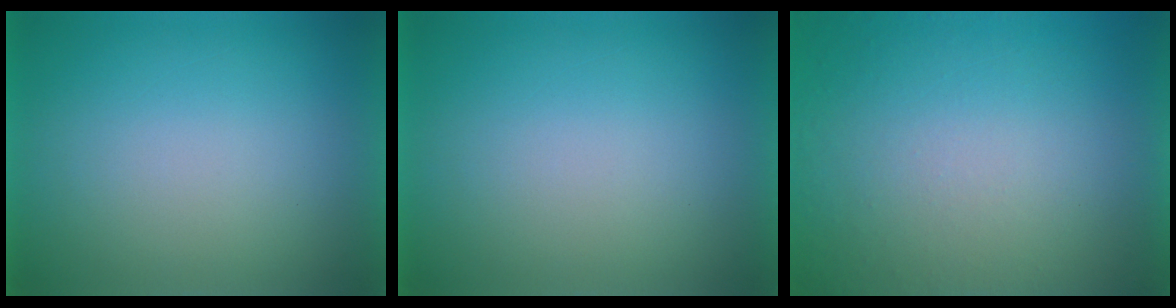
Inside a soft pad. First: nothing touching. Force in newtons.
{"total": 0.0}
{"total": 8.4}